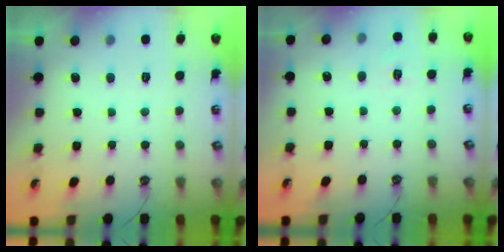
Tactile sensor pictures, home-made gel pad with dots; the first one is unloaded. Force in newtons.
{"total": 4.4, "press": 4.4, "slide": 0.5}